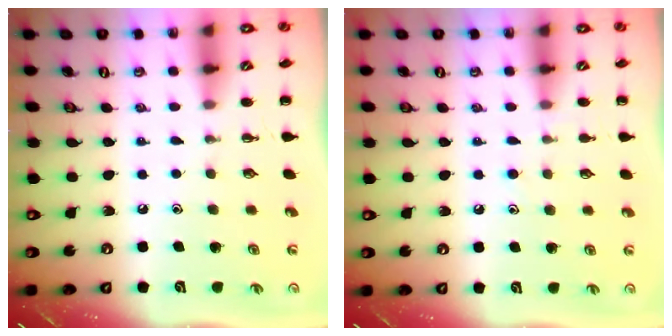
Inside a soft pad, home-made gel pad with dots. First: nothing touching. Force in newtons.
{"total": 6.3, "press": 6.0, "slide": 1.9}